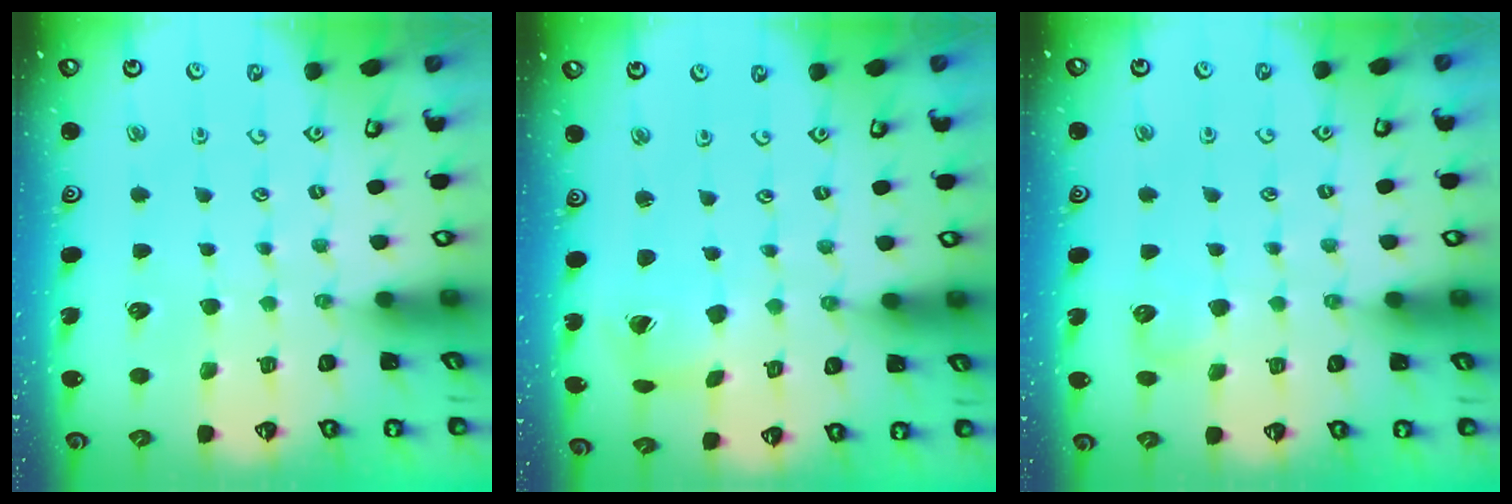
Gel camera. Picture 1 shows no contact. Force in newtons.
{"total": 2.9, "press": 2.9, "slide": 0.4}
{"total": 6.0, "press": 6.0, "slide": 0.5}